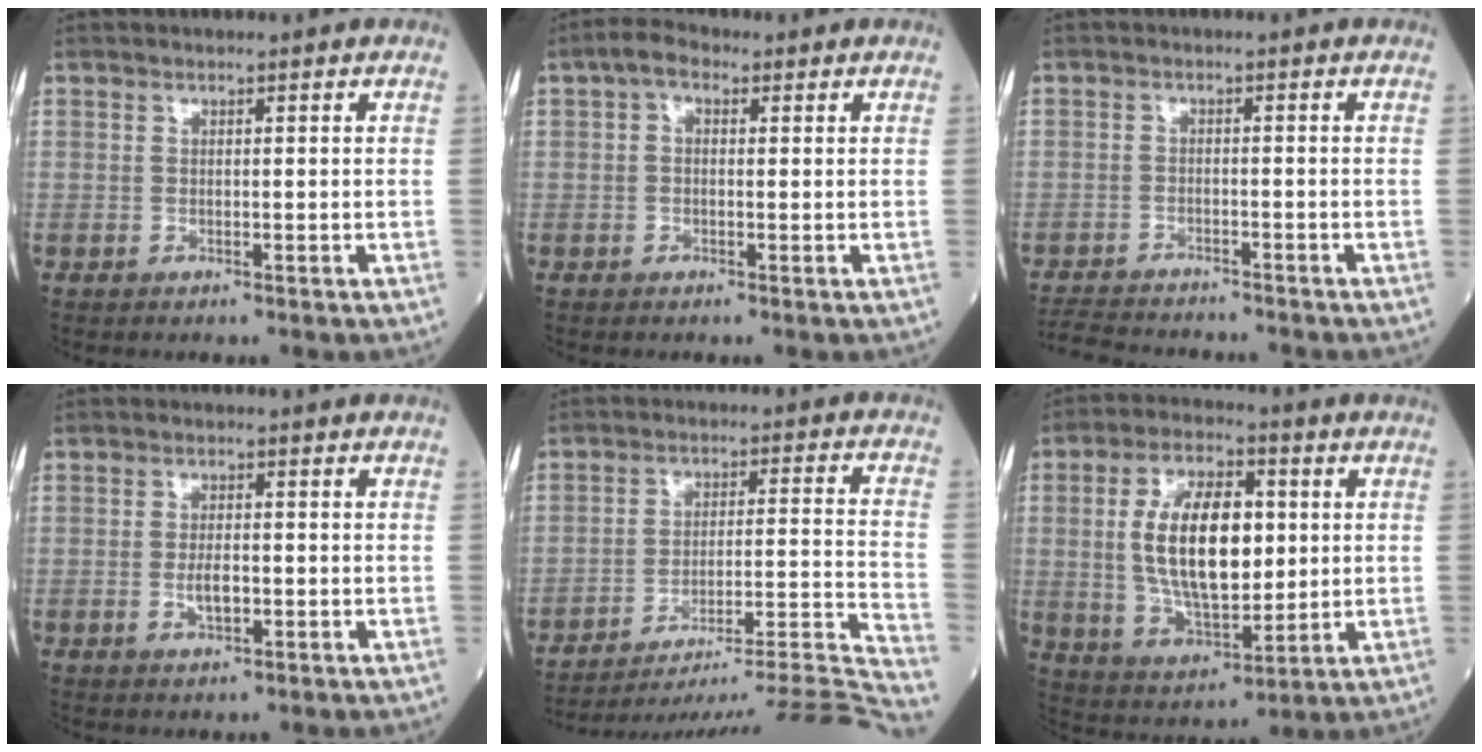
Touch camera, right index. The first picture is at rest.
{"total": 3.0, "force": [1.0, 1.8, 2.1], "torque": [-0.041, 0.017, 0.014]}
{"total": 8.4, "force": [-8.0, 1.4, 2.0], "torque": [-0.032, -0.007, -0.129]}
{"total": 3.0, "force": [-0.7, 1.1, 2.8], "torque": [-0.054, -0.001, -0.010]}
{"total": 26.3, "force": [-24.6, -3.5, 8.6], "torque": [-0.055, -0.019, -0.333]}
{"total": 14.9, "force": [1.8, 6.5, 13.2], "torque": [-0.257, 0.006, 0.037]}